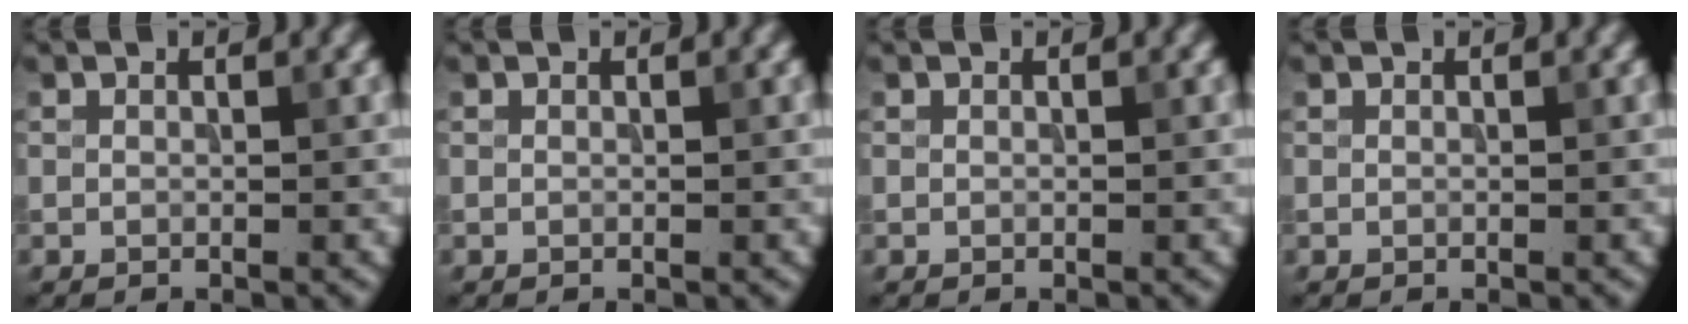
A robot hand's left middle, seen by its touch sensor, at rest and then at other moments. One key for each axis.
{"total": 0.0}
{"total": 0.0}
{"total": 0.0}